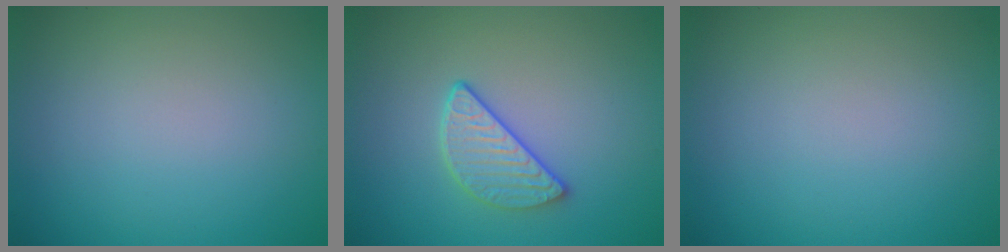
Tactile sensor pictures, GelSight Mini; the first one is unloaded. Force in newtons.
{"total": 3.0, "press": 2.6, "slide": 1.5}
{"total": 0.0}